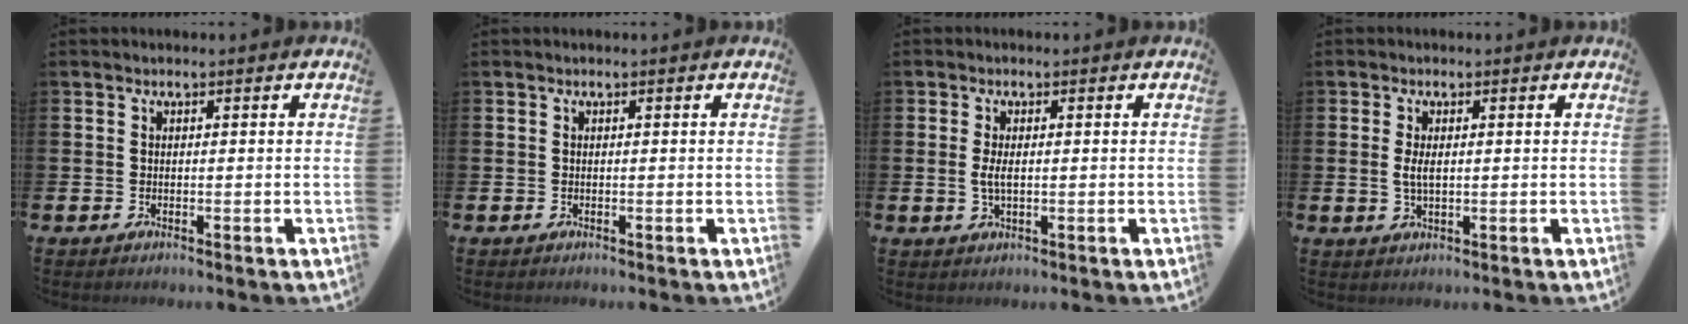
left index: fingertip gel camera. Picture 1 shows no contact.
{"total": 0.0}
{"total": 2.3, "force": [0.1, 0.9, 2.1], "torque": [-0.039, 0.003, 0.000]}
{"total": 2.4, "force": [0.4, 1.0, 2.2], "torque": [-0.043, 0.004, 0.005]}